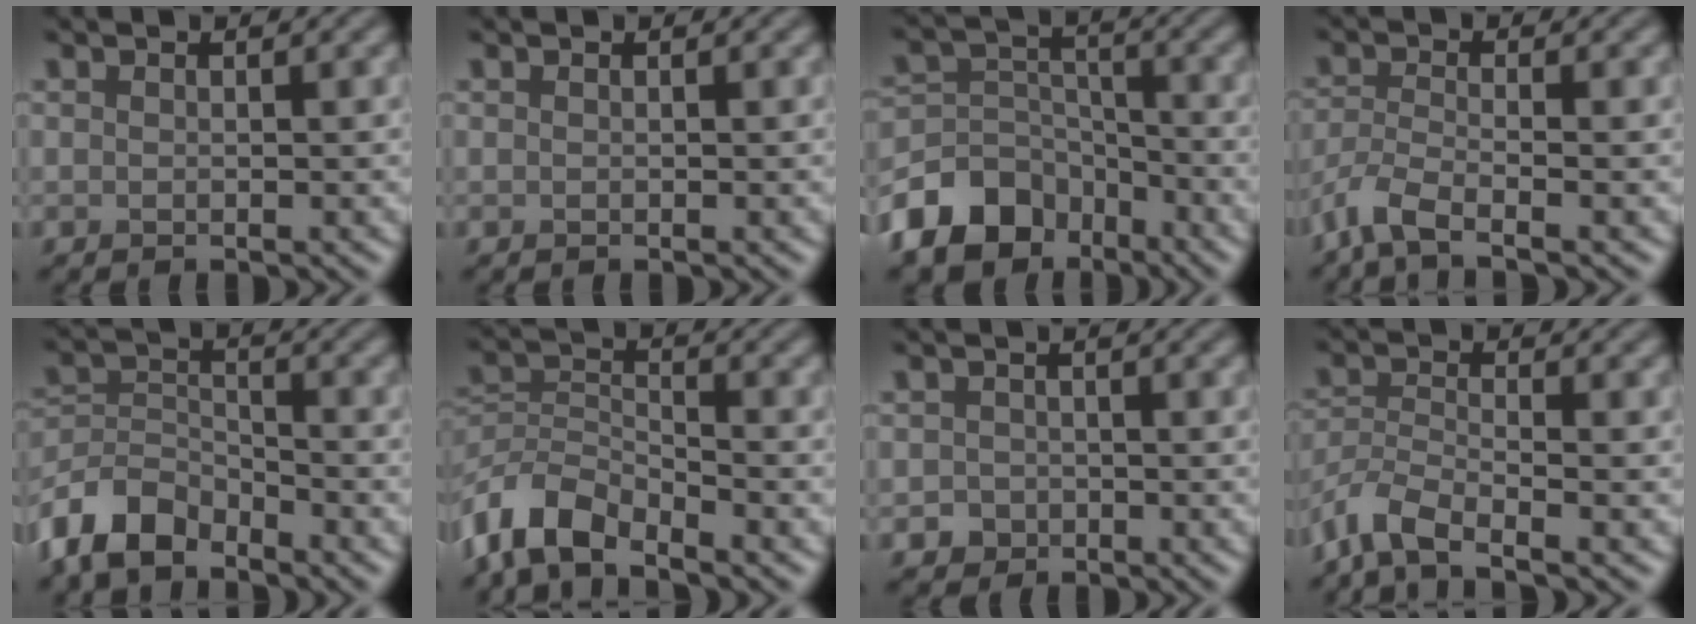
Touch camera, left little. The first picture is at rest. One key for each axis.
{"total": 0.0}
{"total": 8.8, "fx": -5.8, "fy": 5.9, "fz": 3.1, "tx": -0.050, "ty": 0.006, "tz": -0.120}
{"total": 3.8, "fx": -2.7, "fy": 0.9, "fz": 2.6, "tx": -0.060, "ty": -0.012, "tz": -0.068}
{"total": 5.8, "fx": -4.6, "fy": 2.7, "fz": 2.3, "tx": -0.045, "ty": -0.003, "tz": -0.102}
{"total": 6.1, "fx": -4.8, "fy": 2.5, "fz": 2.9, "tx": -0.052, "ty": -0.002, "tz": -0.105}
{"total": 1.4, "fx": -0.6, "fy": 1.3, "fz": 0.2, "tx": 0.007, "ty": -0.002, "tz": -0.012}
{"total": 4.7, "fx": -3.6, "fy": 1.3, "fz": 2.8, "tx": -0.057, "ty": -0.006, "tz": -0.081}